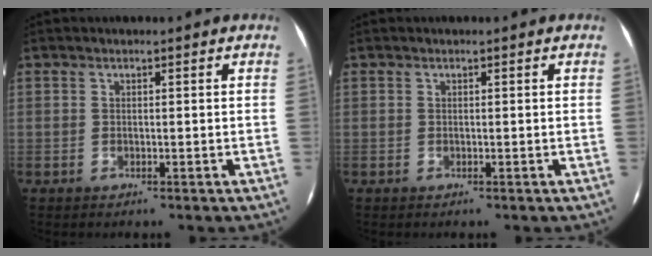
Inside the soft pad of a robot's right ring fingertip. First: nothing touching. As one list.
[{"total": 0.0}]